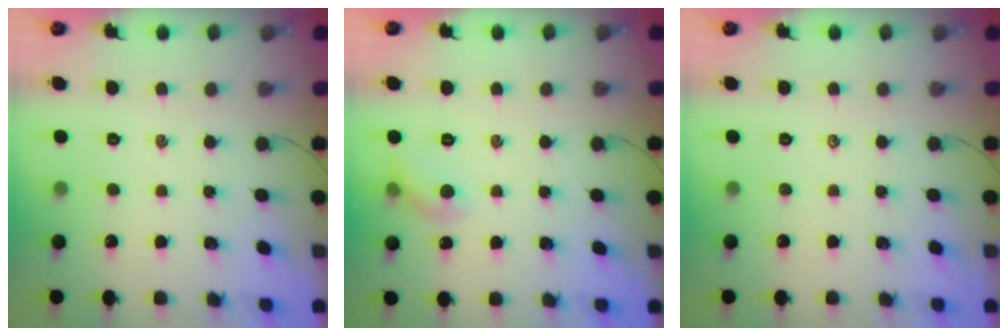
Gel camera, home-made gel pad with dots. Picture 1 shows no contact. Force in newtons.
{"total": 5.6, "press": 5.5, "slide": 1.0}
{"total": 0.0}